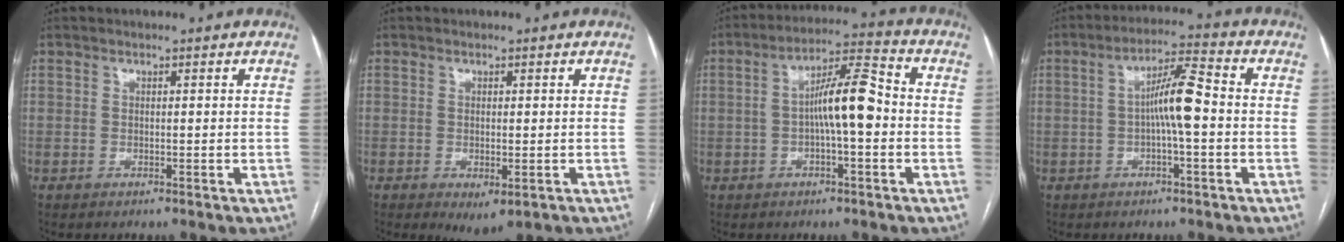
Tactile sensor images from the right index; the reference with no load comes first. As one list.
[{"total": 3.8, "force": [-1.7, 1.3, 3.1], "torque": [-0.040, -0.008, -0.014]}, {"total": 9.3, "force": [-0.7, 1.7, 9.1], "torque": [-0.156, 0.029, -0.015]}, {"total": 7.4, "force": [-0.5, 0.7, 7.3], "torque": [-0.132, 0.019, -0.012]}]